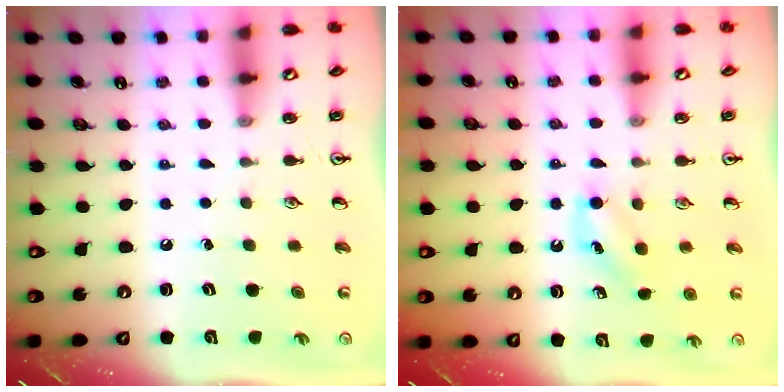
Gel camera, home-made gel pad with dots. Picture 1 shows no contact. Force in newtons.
{"total": 5.3, "press": 5.0, "slide": 1.7}